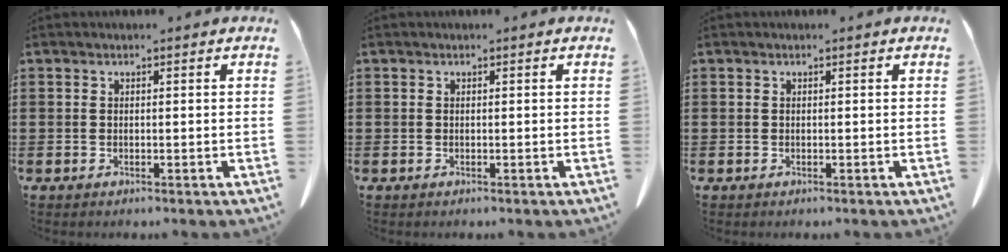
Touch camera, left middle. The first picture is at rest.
{"total": 0.0}
{"total": 0.0}